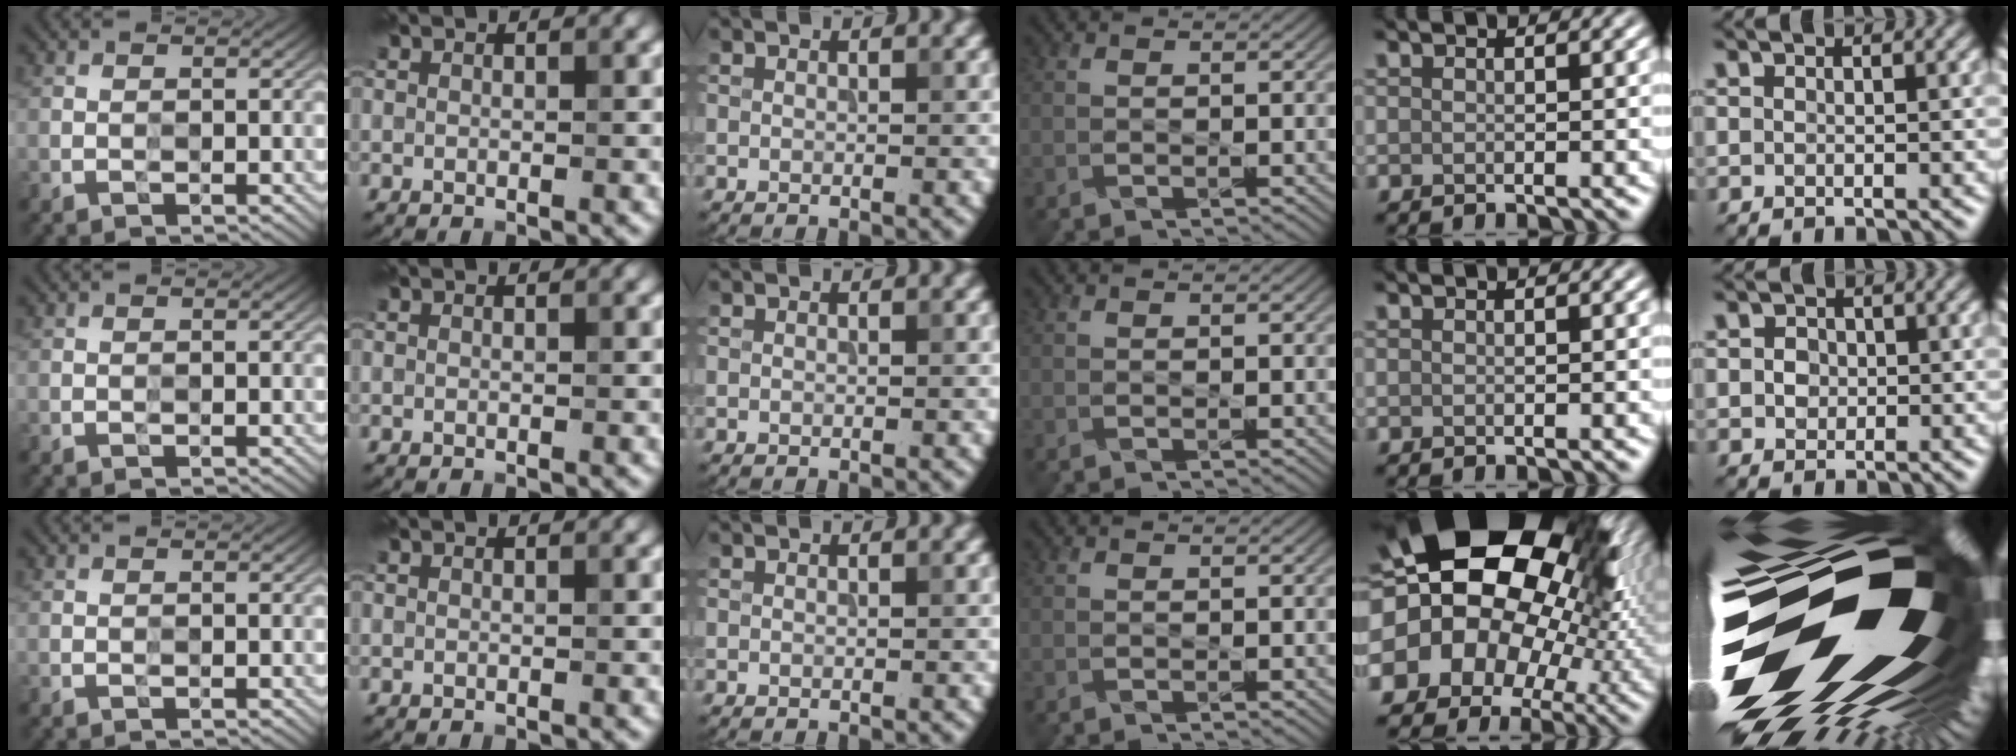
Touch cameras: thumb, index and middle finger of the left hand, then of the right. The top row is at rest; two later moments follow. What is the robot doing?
{"motion": "press", "object": "button"}